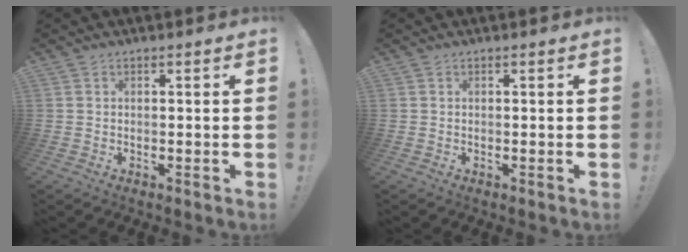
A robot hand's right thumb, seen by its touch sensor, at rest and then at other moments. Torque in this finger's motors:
{"motor_torque": [0.00, 0.00, 0.02, -0.02, 0.00]}